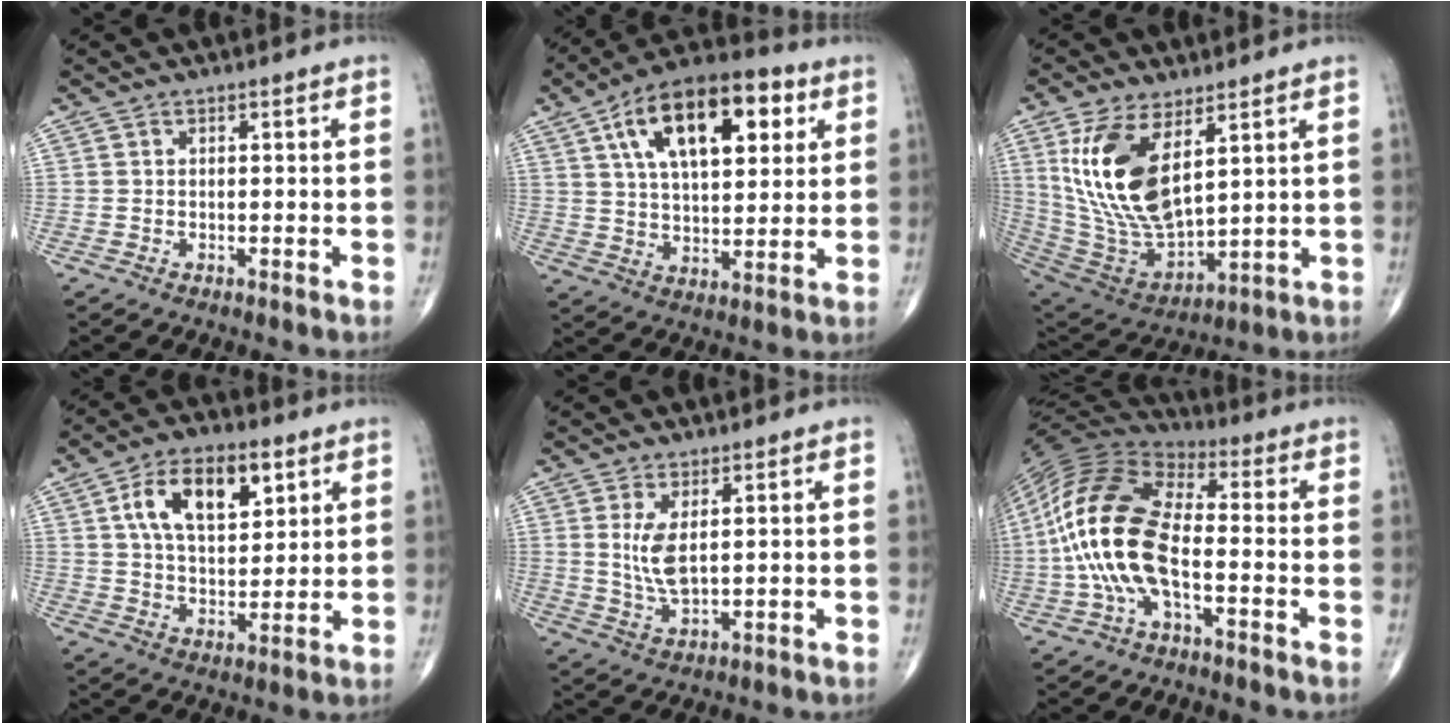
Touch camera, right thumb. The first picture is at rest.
{"total": 19.9, "force": [7.4, 9.7, 15.8], "torque": [-0.228, -0.002, 0.116]}
{"total": 18.4, "force": [6.6, 8.7, 14.8], "torque": [-0.281, -0.028, 0.146]}
{"total": 13.7, "force": [5.3, 7.3, 10.3], "torque": [-0.152, -0.010, 0.093]}
{"total": 5.8, "force": [1.4, 2.3, 5.1], "torque": [-0.105, -0.016, 0.038]}
{"total": 17.9, "force": [-3.1, 8.2, 15.5], "torque": [-0.330, 0.031, -0.067]}